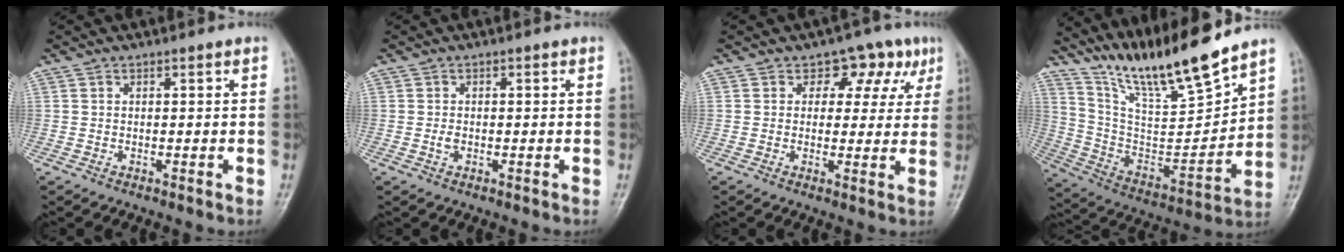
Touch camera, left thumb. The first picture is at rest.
{"total": 1.3, "force": [-0.3, 0.8, 0.9], "torque": [-0.017, -0.001, -0.006]}
{"total": 7.5, "force": [3.4, 5.5, 3.8], "torque": [0.006, -0.004, 0.037]}
{"total": 18.2, "force": [15.3, 2.3, 9.5], "torque": [-0.138, -0.090, 0.288]}